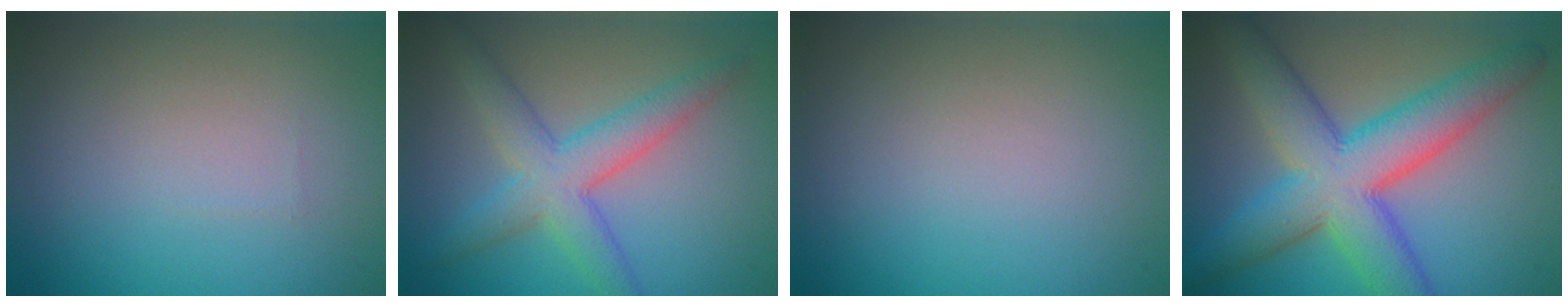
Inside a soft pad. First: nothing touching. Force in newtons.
{"total": 5.0, "press": 5.0, "slide": 0.1}
{"total": 0.0}
{"total": 9.5, "press": 9.5, "slide": 0.2}